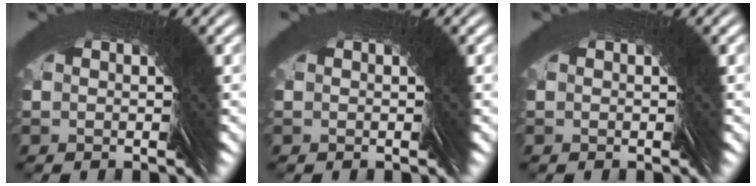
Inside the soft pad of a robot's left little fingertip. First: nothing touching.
{"total": 0.0}
{"total": 0.0}